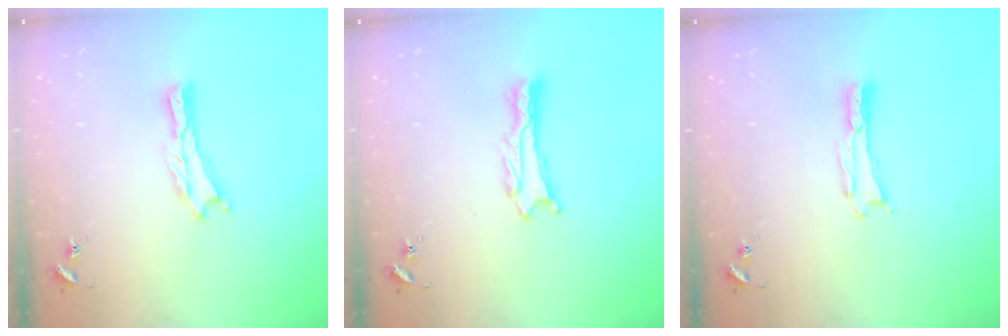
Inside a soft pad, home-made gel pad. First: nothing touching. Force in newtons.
{"total": 0.9, "press": 0.8, "slide": 0.1}
{"total": 0.0}